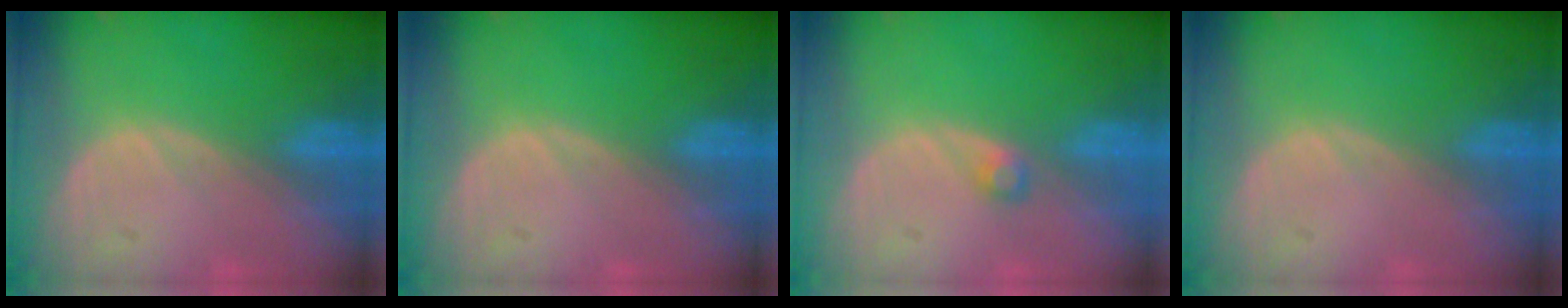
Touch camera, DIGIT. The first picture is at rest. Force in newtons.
{"total": 0.0}
{"total": 1.5, "press": 1.4, "slide": 0.2}
{"total": 0.0}